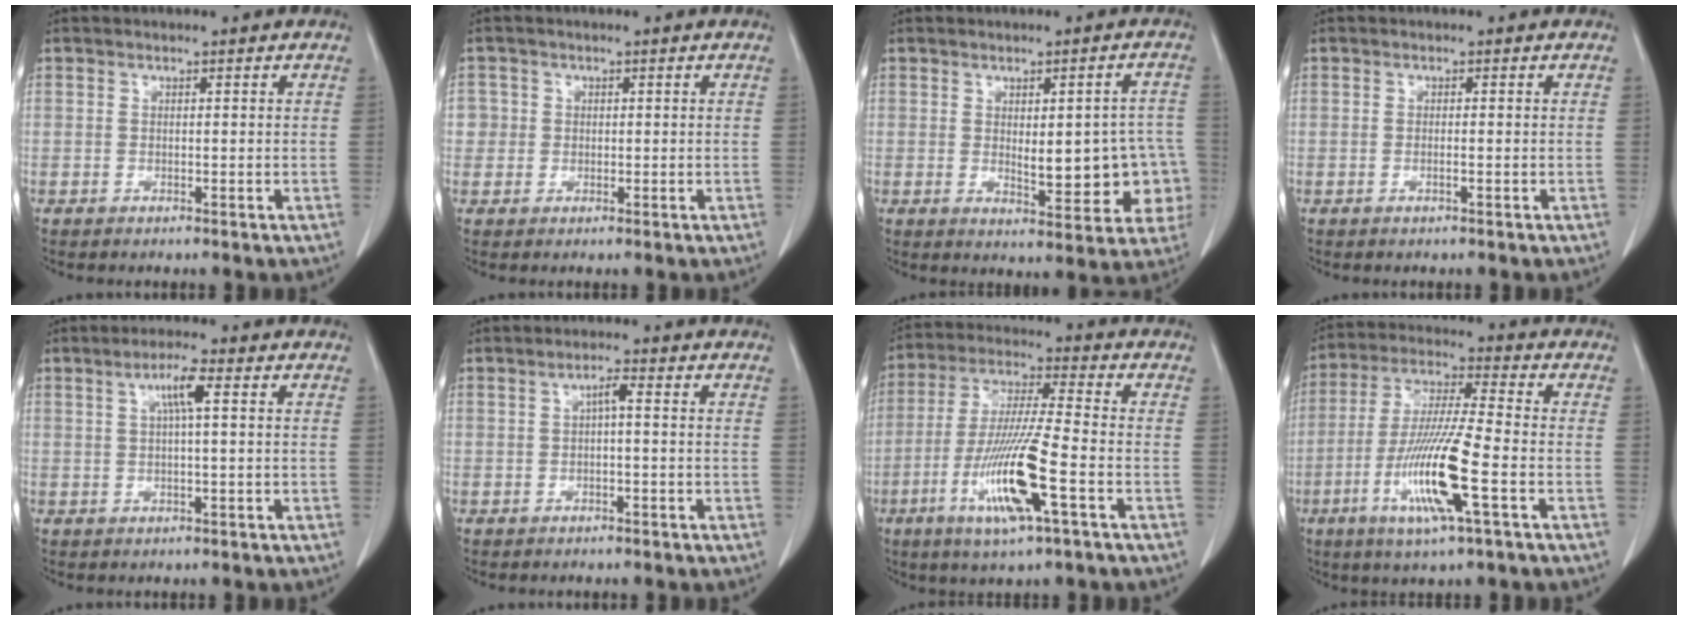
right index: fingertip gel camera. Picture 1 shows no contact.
{"total": 3.4, "force": [0.2, 3.4, 0.2], "torque": [0.010, 0.012, 0.003]}
{"total": 12.5, "force": [-1.4, 5.1, 11.3], "torque": [-0.133, 0.021, -0.001]}
{"total": 0.8, "force": [-0.3, 0.2, 0.8], "torque": [-0.017, 0.000, -0.003]}
{"total": 4.3, "force": [1.3, 0.7, 4.0], "torque": [-0.080, 0.010, 0.024]}
{"total": 2.2, "force": [0.1, 0.6, 2.2], "torque": [-0.042, 0.007, 0.005]}
{"total": 14.4, "force": [-5.3, 0.7, 13.3], "torque": [-0.270, -0.020, -0.098]}
{"total": 14.4, "force": [-4.9, 0.7, 13.5], "torque": [-0.275, -0.018, -0.094]}